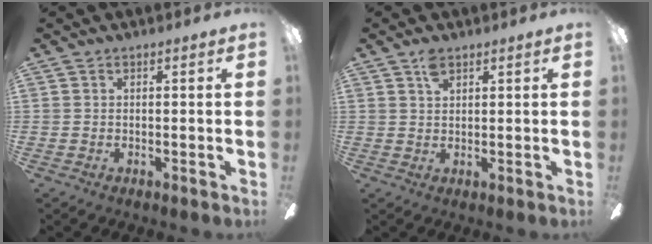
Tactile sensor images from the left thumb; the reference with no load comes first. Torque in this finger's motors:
{"motor_torque": [0.43, 0.11, 0.63, -0.33, 0.00]}